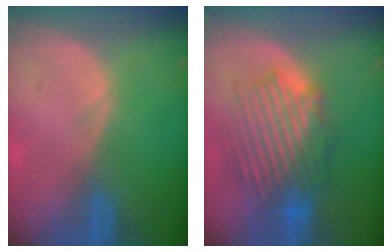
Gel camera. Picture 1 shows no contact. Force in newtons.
{"total": 8.9, "press": 8.6, "slide": 2.3}